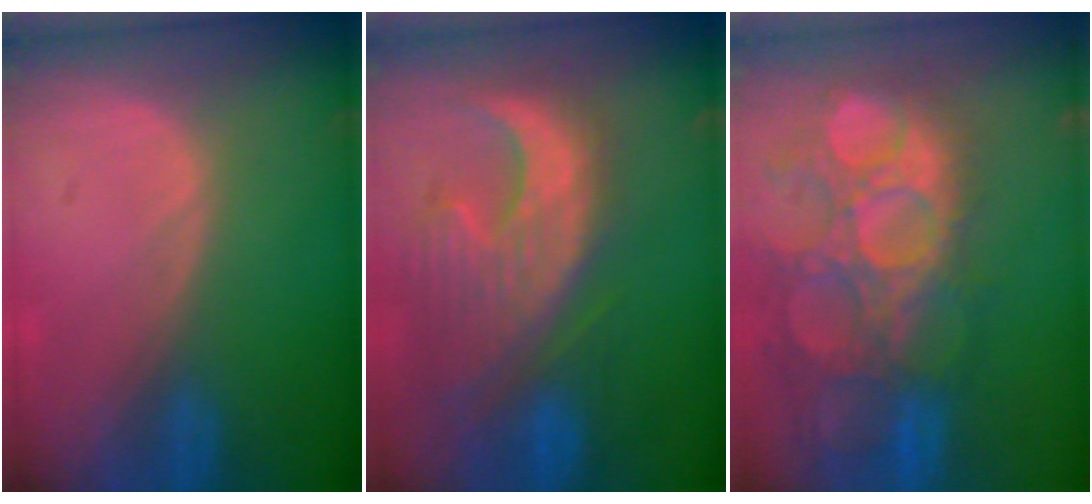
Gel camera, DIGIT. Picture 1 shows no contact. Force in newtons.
{"total": 12.8, "press": 11.2, "slide": 6.3}
{"total": 15.0, "press": 12.6, "slide": 8.1}